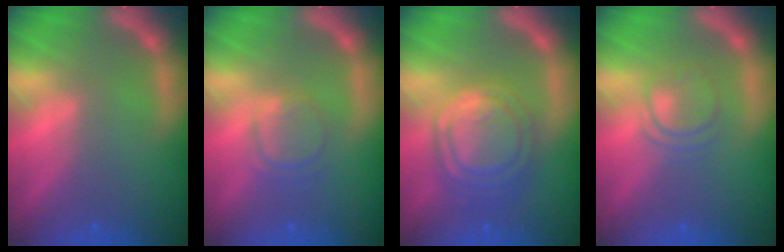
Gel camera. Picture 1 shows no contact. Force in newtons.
{"total": 3.0}
{"total": 8.6}
{"total": 3.0}